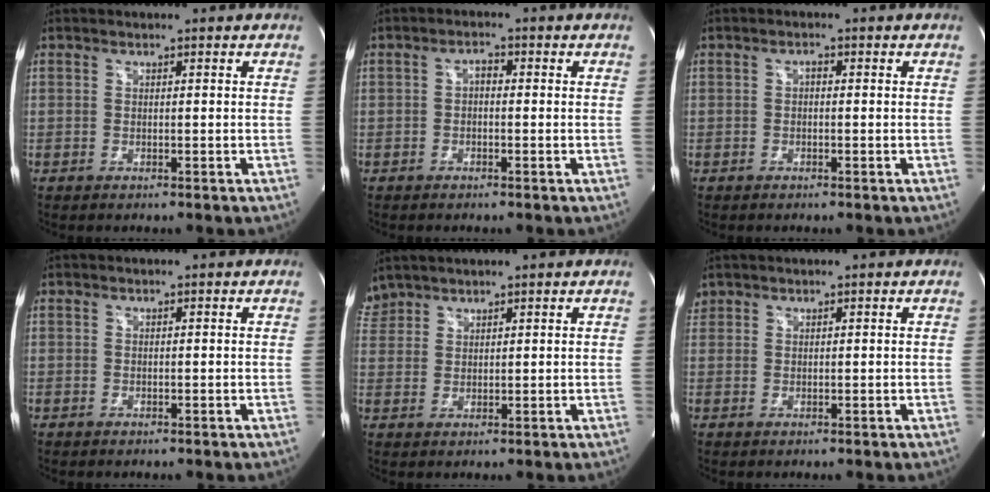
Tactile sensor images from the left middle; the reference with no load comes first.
{"total": 1.6, "force": [-0.1, 0.8, 1.4], "torque": [-0.022, 0.004, -0.004]}
{"total": 0.8, "force": [0.0, 0.3, 0.7], "torque": [-0.014, 0.002, -0.002]}
{"total": 0.0}
{"total": 3.5, "force": [3.2, 1.3, -0.1], "torque": [-0.004, 0.018, 0.068]}
{"total": 1.4, "force": [1.1, 0.9, 0.0], "torque": [-0.001, 0.016, 0.022]}